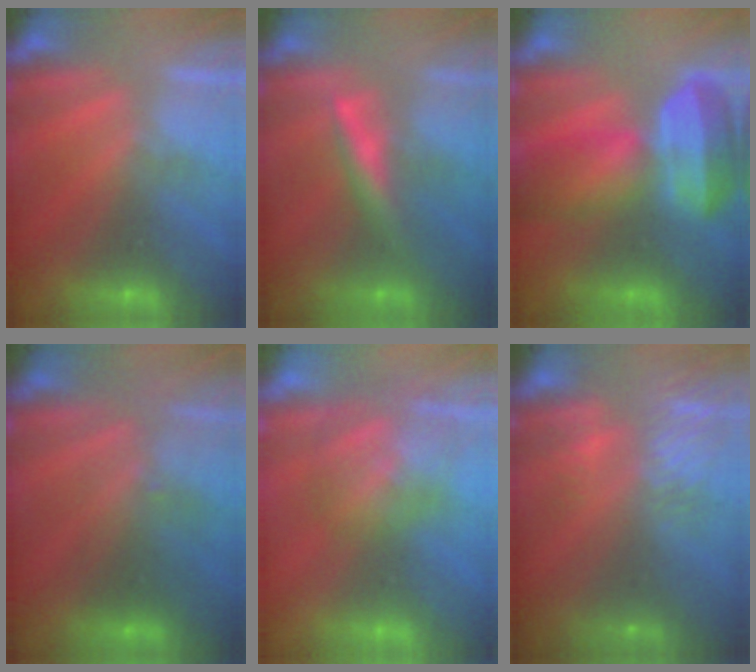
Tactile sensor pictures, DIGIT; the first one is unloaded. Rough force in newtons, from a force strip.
{"total": 2.4}
{"total": 10.2}
{"total": 2.4}
{"total": 3.5}
{"total": 6.2}